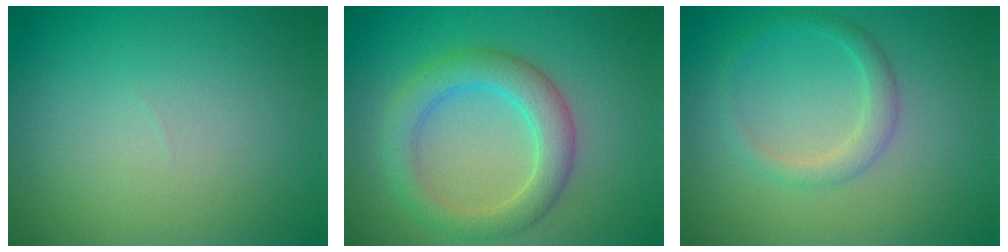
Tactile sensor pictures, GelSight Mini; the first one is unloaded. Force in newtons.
{"total": 4.5, "press": 4.5, "slide": 0.1}
{"total": 2.0, "press": 2.0, "slide": 0.2}